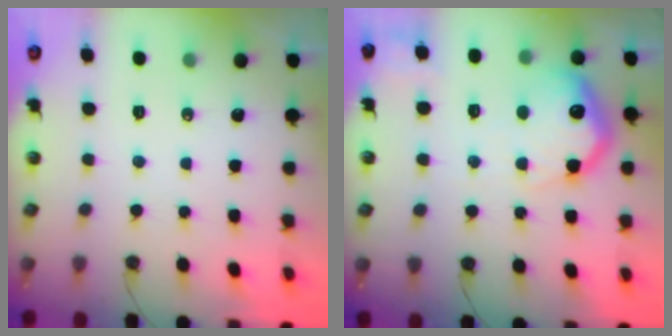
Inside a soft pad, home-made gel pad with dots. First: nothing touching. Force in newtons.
{"total": 17.9, "press": 17.8, "slide": 1.4}